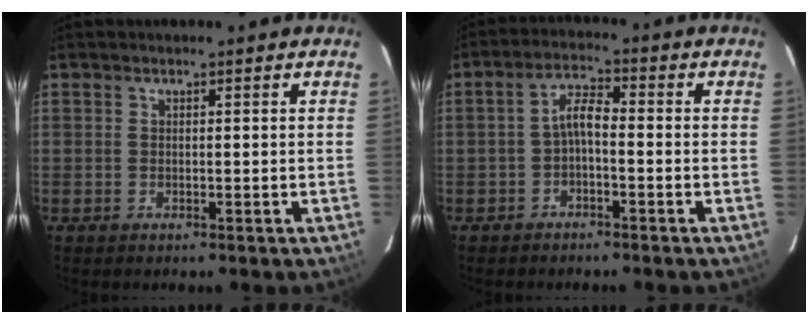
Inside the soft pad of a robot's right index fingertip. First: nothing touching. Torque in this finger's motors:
{"motor_torque": [0.50, -0.17, 0.41, 0.08]}